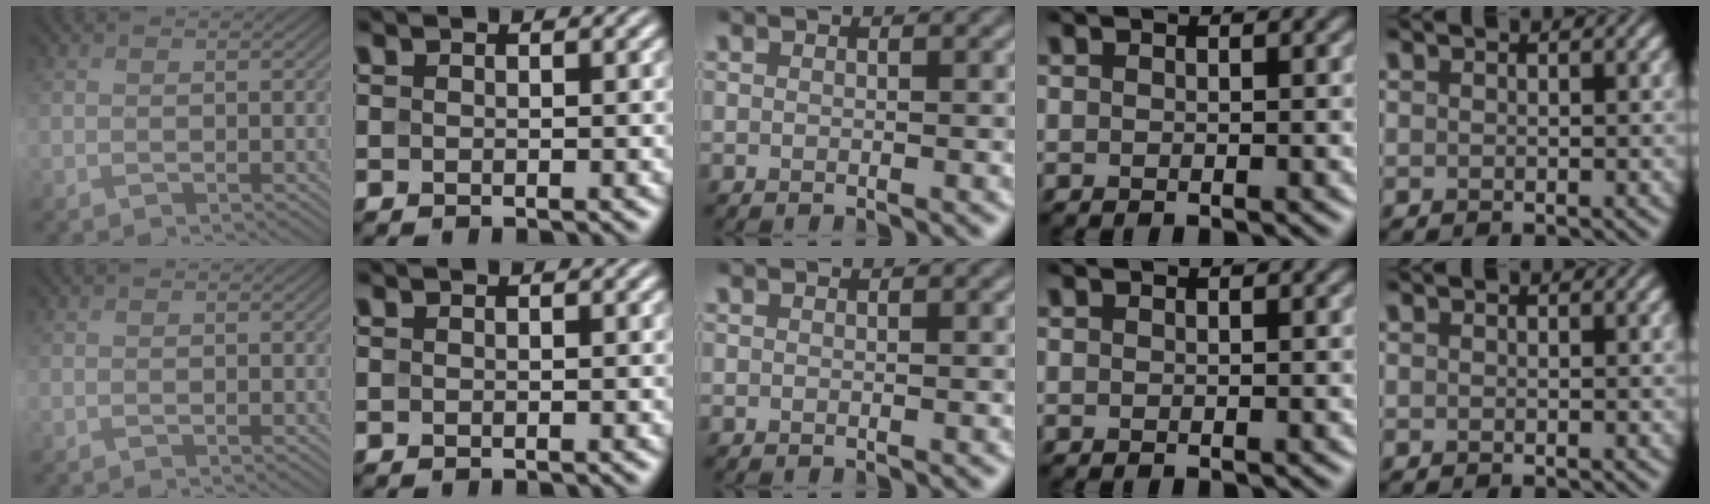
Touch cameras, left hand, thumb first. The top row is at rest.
{}